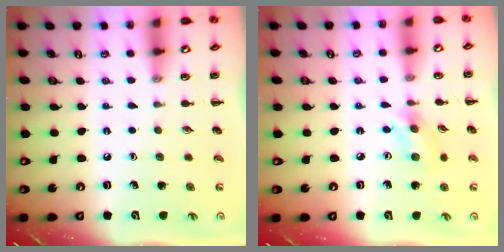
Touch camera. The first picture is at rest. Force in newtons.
{"total": 2.9, "press": 2.9, "slide": 0.7}